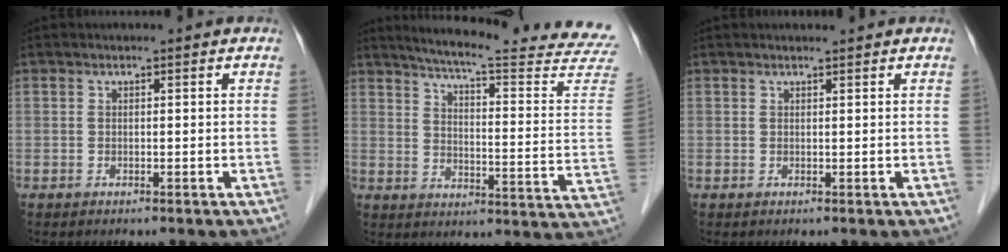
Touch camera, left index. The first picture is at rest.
{"total": 26.1, "force": [24.0, -0.3, 10.1], "torque": [-0.146, -0.110, 0.287]}
{"total": 1.4, "force": [1.3, 0.0, 0.4], "torque": [-0.006, 0.010, 0.024]}